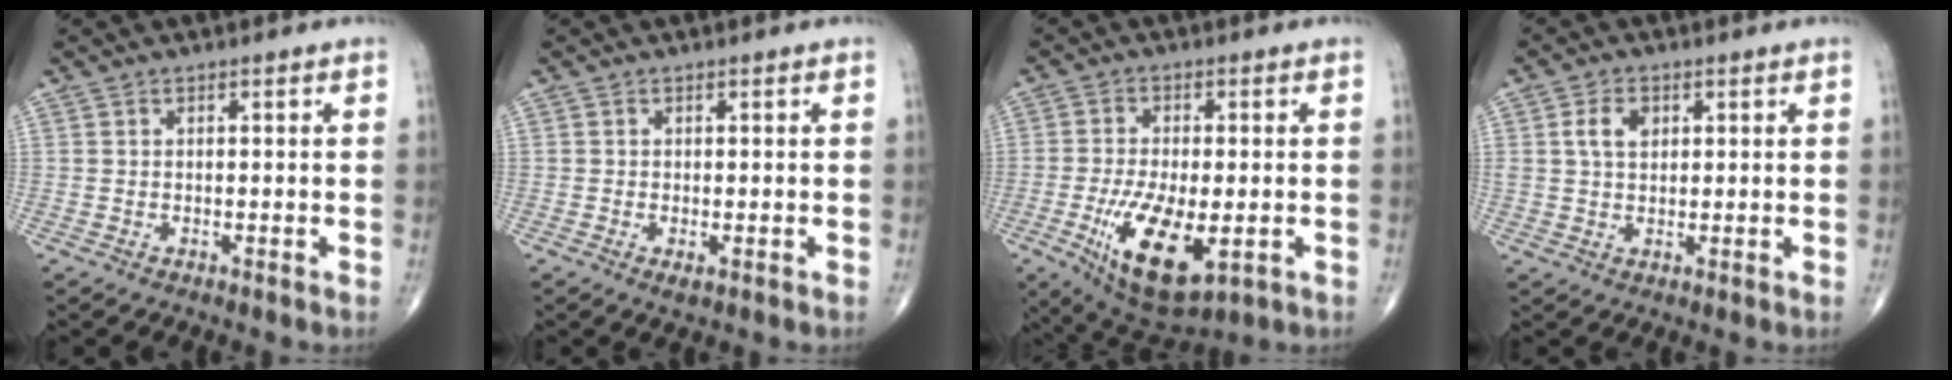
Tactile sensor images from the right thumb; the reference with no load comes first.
{"total": 1.4, "force": [-0.4, 0.7, 1.1], "torque": [-0.022, -0.004, -0.006]}
{"total": 14.6, "force": [-4.3, 6.4, 12.4], "torque": [-0.218, -0.013, -0.056]}
{"total": 5.2, "force": [1.8, 3.3, 3.5], "torque": [-0.059, -0.003, 0.035]}